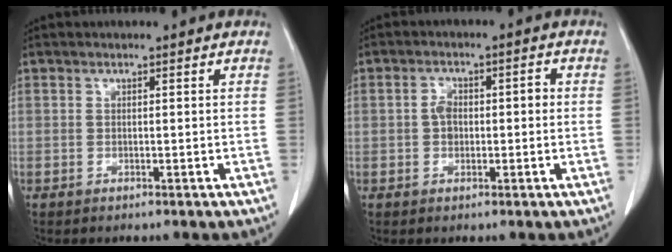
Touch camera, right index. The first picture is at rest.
{"total": 3.6, "force": [-0.2, 2.3, 2.8], "torque": [-0.049, 0.018, -0.005]}